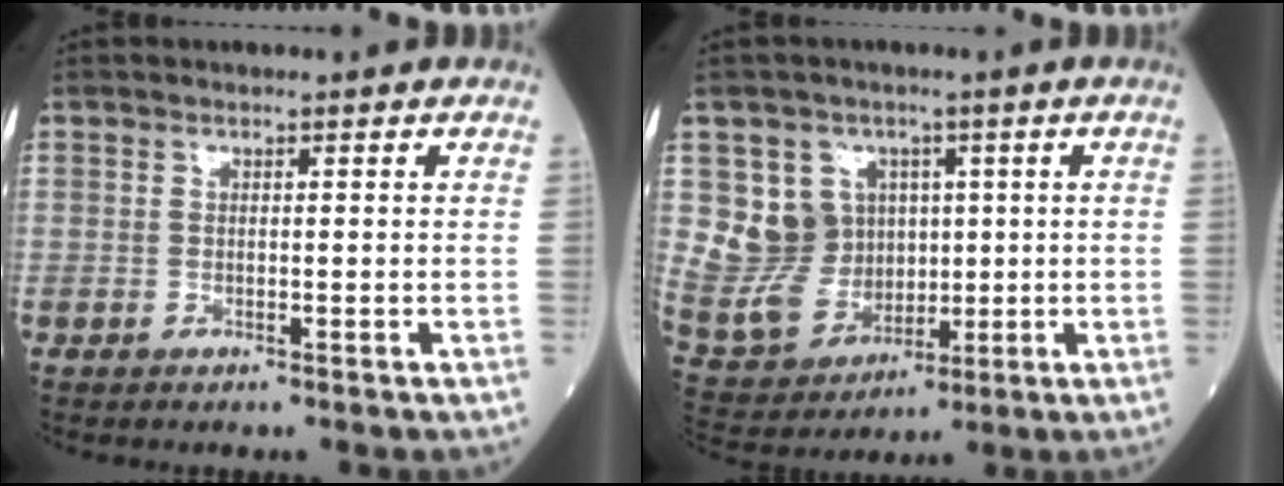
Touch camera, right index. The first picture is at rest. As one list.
[{"total": 10.7, "force": [2.5, 9.8, 3.5], "torque": [-0.085, 0.027, 0.070]}]